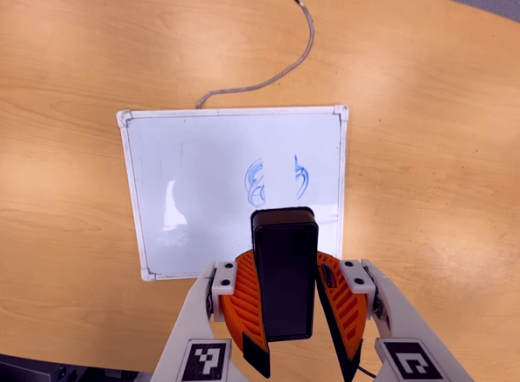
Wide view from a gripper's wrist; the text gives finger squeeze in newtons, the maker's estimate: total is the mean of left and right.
{"total": 8.2, "left": 9.2, "right": 7.1}